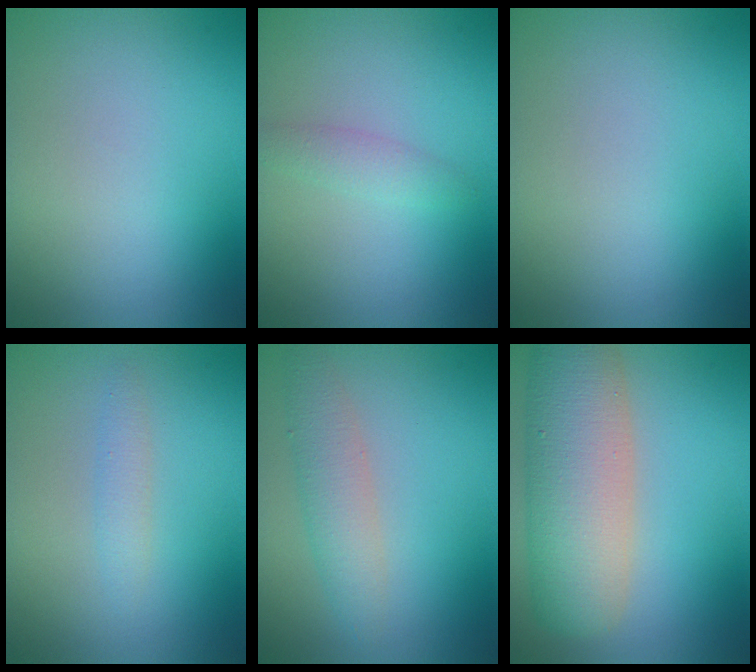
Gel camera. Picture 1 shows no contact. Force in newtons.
{"total": 1.5, "press": 1.5, "slide": 0.0}
{"total": 0.0}
{"total": 1.2, "press": 1.2, "slide": 0.0}
{"total": 2.9, "press": 2.9, "slide": 0.1}
{"total": 9.1, "press": 9.1, "slide": 0.6}